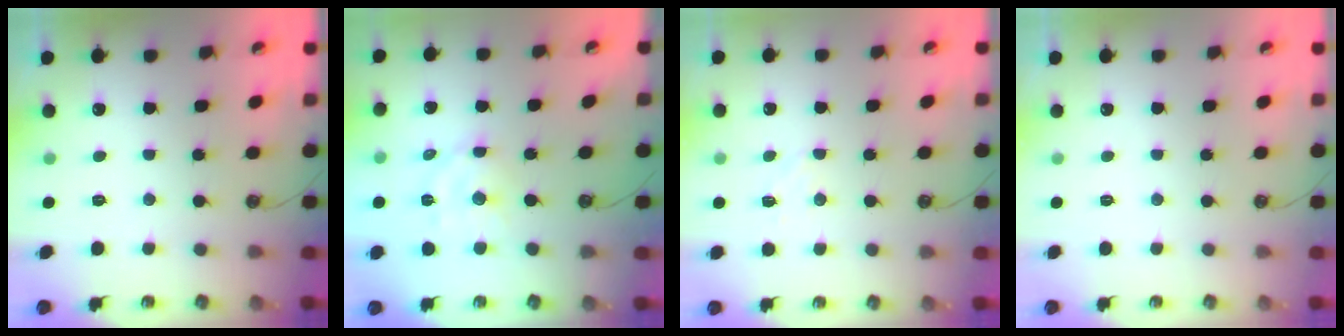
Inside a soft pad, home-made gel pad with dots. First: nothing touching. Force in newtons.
{"total": 8.8, "press": 8.8, "slide": 0.5}
{"total": 5.1, "press": 5.1, "slide": 0.6}
{"total": 0.0}